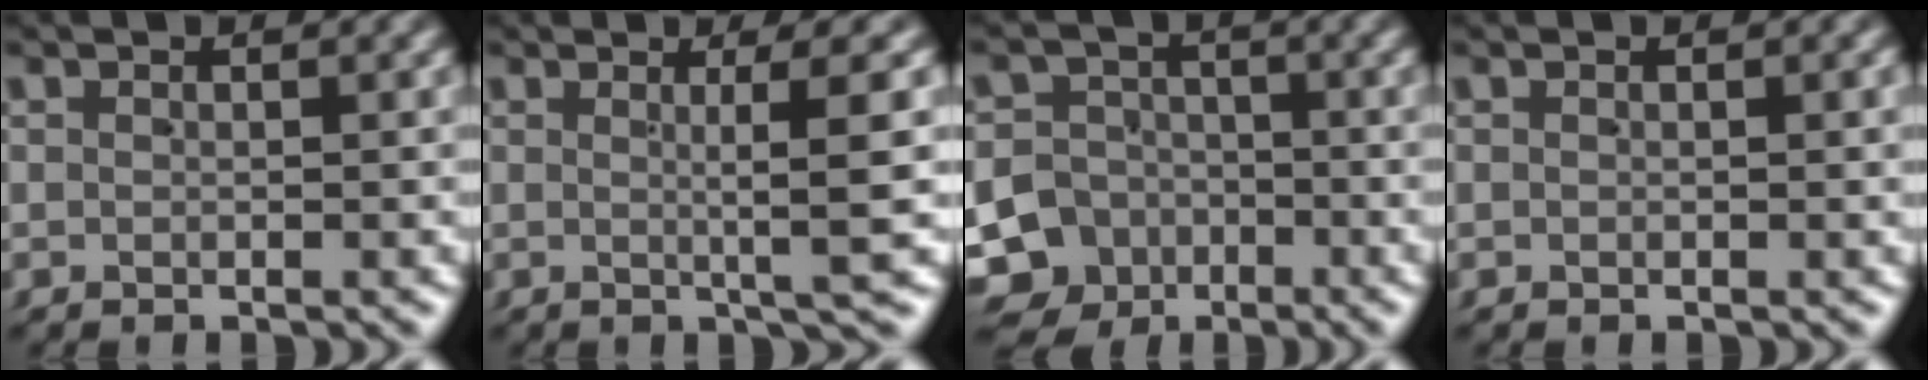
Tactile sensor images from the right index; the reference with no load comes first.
{"total": 3.6, "force": [0.8, -1.2, 3.3], "torque": [-0.048, 0.009, 0.010]}
{"total": 14.4, "force": [-6.1, 12.7, 2.8], "torque": [-0.077, -0.061, -0.110]}
{"total": 0.0}